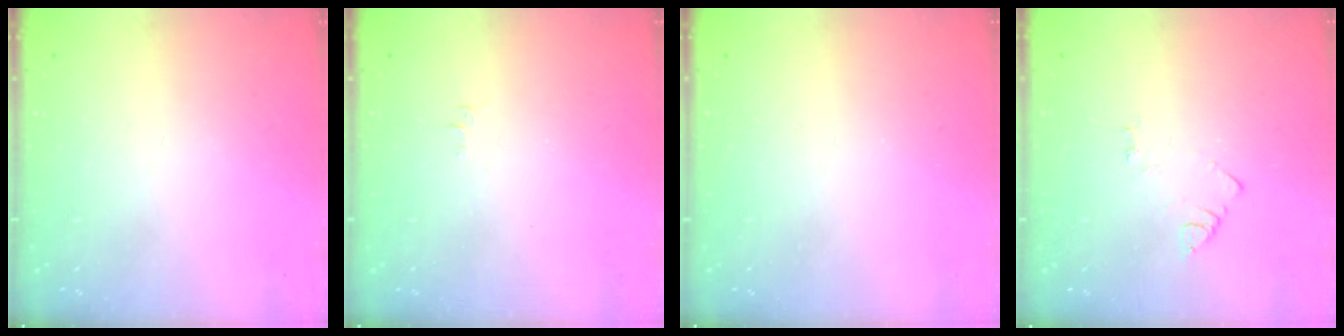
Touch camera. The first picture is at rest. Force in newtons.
{"total": 3.3, "press": 3.3, "slide": 0.5}
{"total": 0.0}
{"total": 2.7, "press": 2.7, "slide": 0.4}